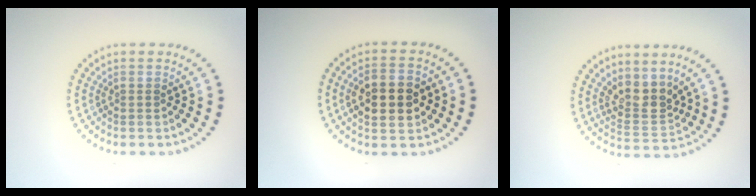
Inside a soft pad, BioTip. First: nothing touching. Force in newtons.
{"total": 5.0, "press": 5.0, "slide": 0.3}
{"total": 3.1, "press": 2.4, "slide": 1.9}